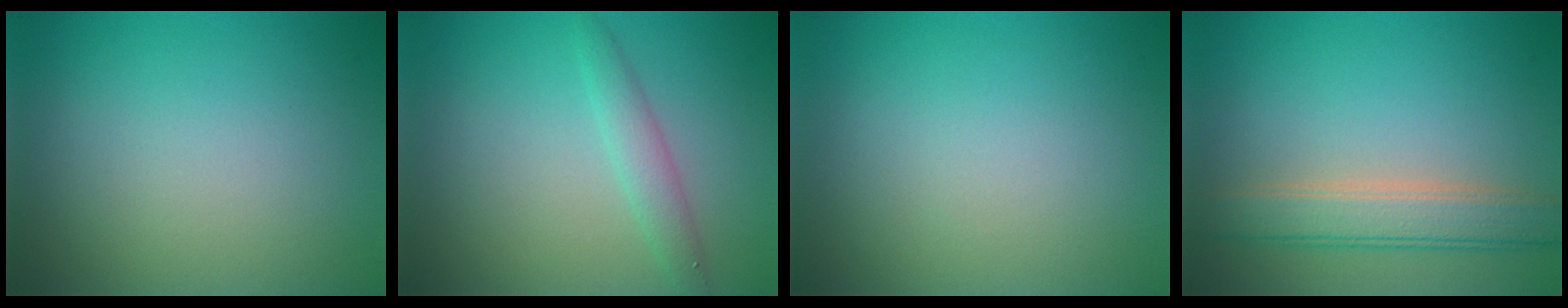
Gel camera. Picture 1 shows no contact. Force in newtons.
{"total": 2.1, "press": 2.1, "slide": 0.1}
{"total": 0.0}
{"total": 4.2, "press": 4.2, "slide": 0.4}